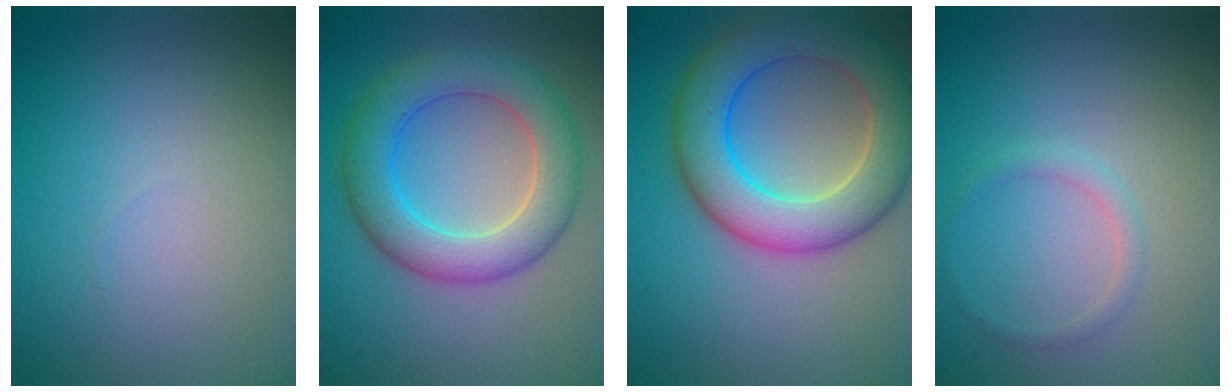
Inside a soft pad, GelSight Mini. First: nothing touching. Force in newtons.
{"total": 7.1, "press": 7.1, "slide": 0.2}
{"total": 9.2, "press": 9.1, "slide": 0.3}
{"total": 1.3, "press": 1.3, "slide": 0.0}